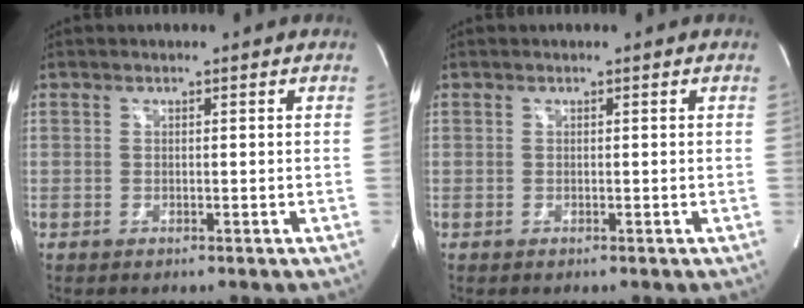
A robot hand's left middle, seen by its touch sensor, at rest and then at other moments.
{"total": 0.0}